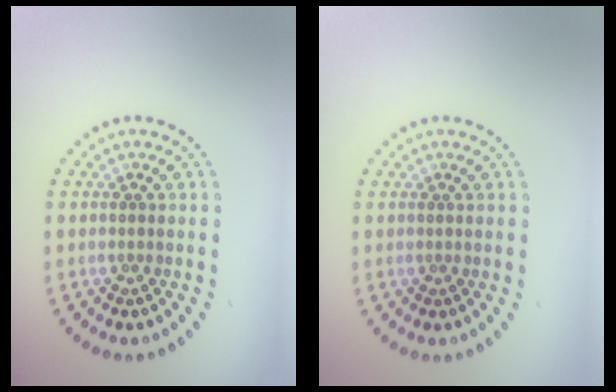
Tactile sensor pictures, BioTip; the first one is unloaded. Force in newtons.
{"total": 0.0}